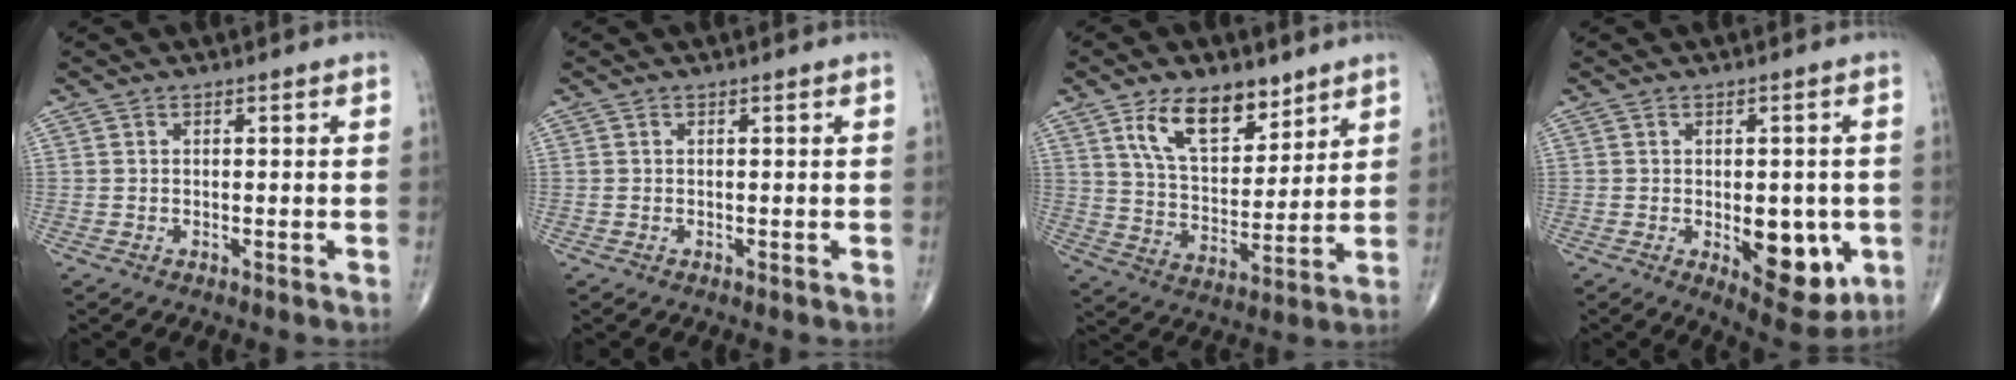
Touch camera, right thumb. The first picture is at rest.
{"total": 0.0}
{"total": 13.4, "force": [8.1, 6.9, 8.2], "torque": [-0.109, -0.050, 0.151]}
{"total": 11.3, "force": [-2.6, 5.7, 9.4], "torque": [-0.086, -0.012, -0.023]}